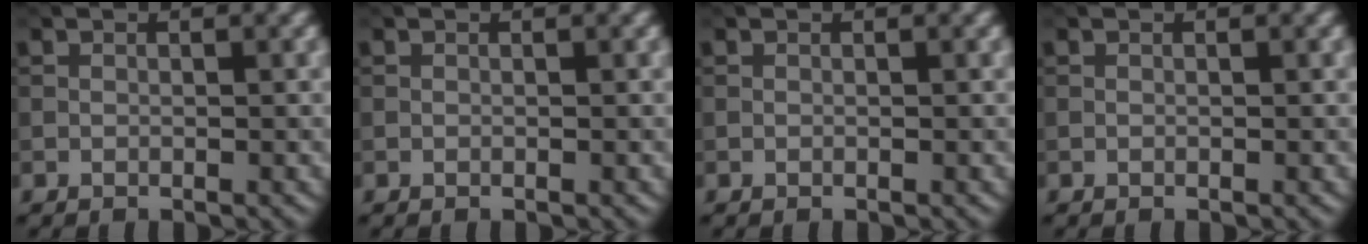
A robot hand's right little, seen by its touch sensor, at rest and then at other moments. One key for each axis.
{"total": 0.0}
{"total": 0.0}
{"total": 0.0}